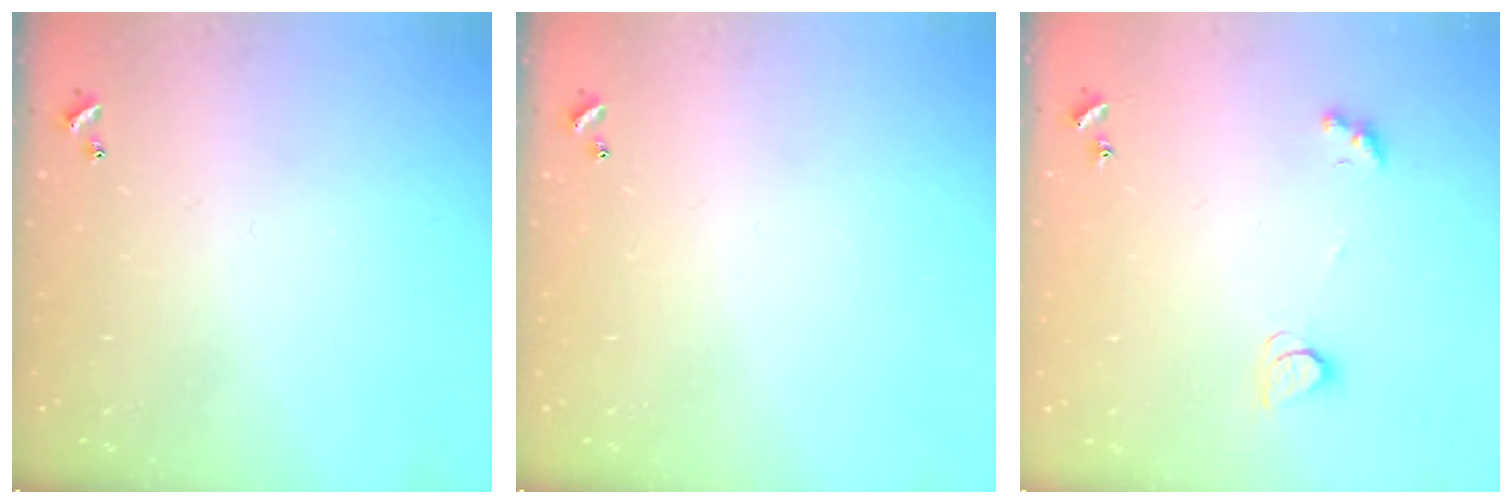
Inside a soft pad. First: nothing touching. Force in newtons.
{"total": 0.0}
{"total": 2.1, "press": 2.1, "slide": 0.4}